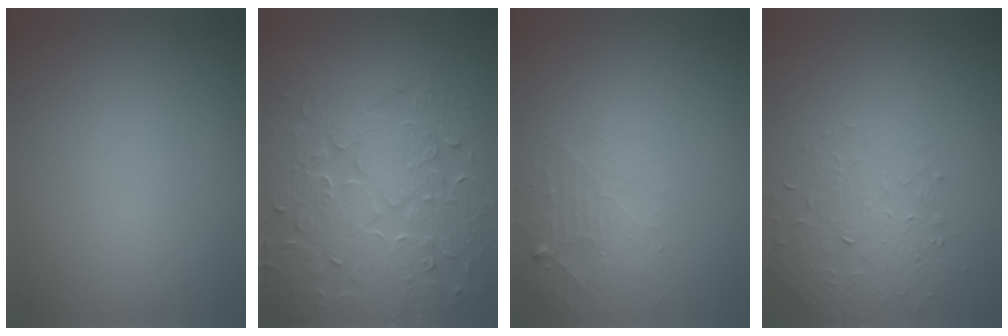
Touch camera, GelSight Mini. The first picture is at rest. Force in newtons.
{"total": 9.0, "press": 6.5, "slide": 6.3}
{"total": 2.2, "press": 2.2, "slide": 0.5}
{"total": 1.9, "press": 1.5, "slide": 1.1}